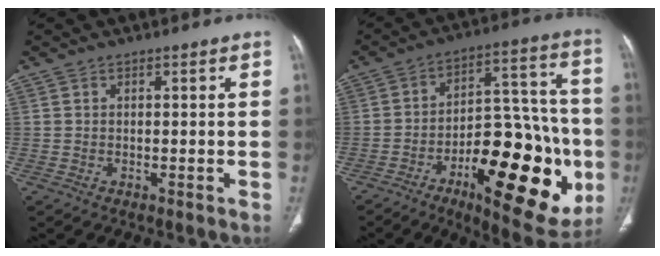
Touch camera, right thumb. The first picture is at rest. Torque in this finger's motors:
{"motor_torque": [2.08, 2.92, 1.81, -0.94, 0.19]}